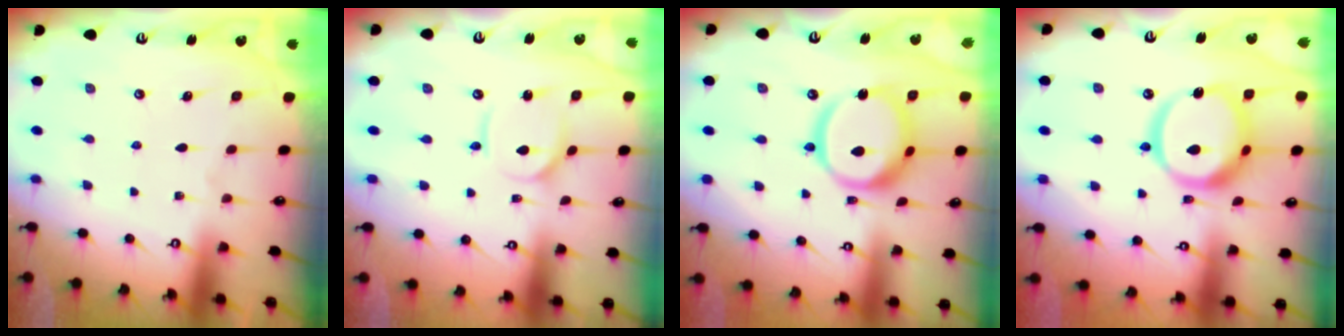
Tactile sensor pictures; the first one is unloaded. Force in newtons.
{"total": 3.9, "press": 3.8, "slide": 0.4}
{"total": 15.9, "press": 15.8, "slide": 1.7}
{"total": 17.5, "press": 17.4, "slide": 2.2}